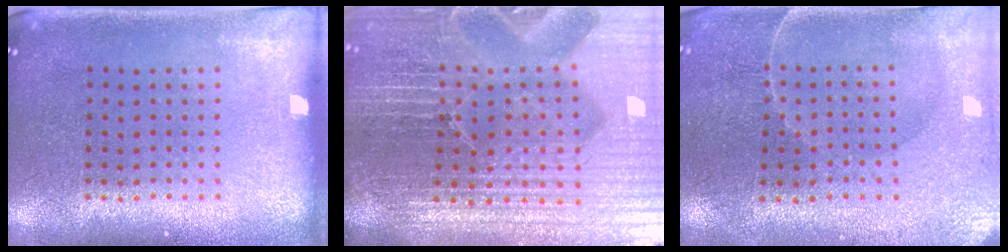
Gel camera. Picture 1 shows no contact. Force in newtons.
{"total": 7.2, "press": 6.3, "slide": 3.4}
{"total": 0.6, "press": 0.5, "slide": 0.4}